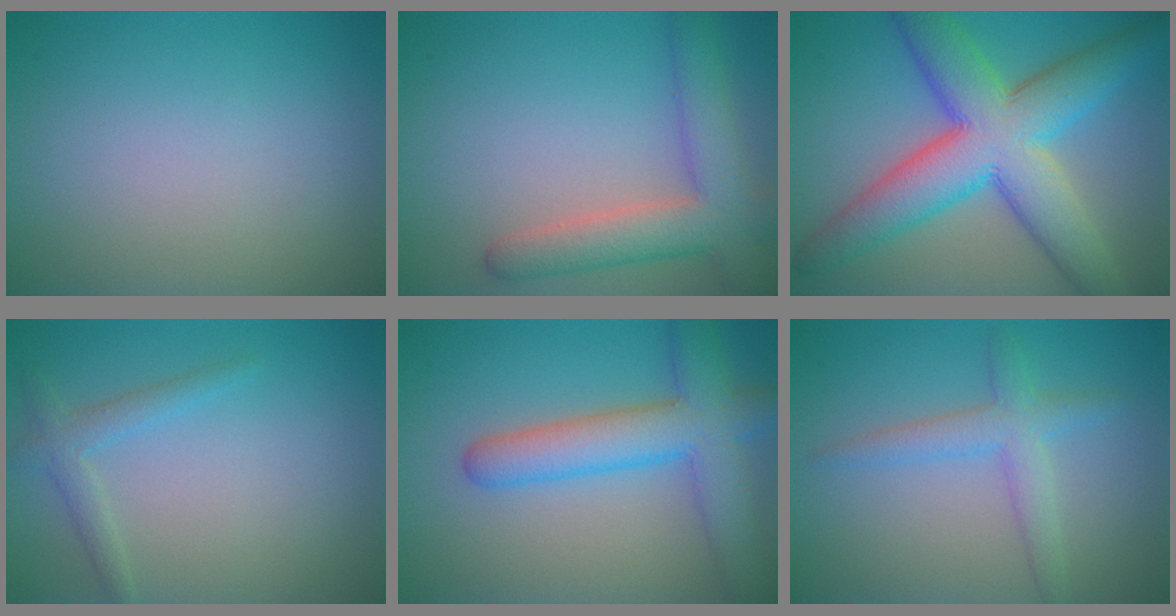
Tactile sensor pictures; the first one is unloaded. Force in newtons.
{"total": 5.8, "press": 5.7, "slide": 0.6}
{"total": 10.8, "press": 10.8, "slide": 0.3}
{"total": 2.0, "press": 2.0, "slide": 0.1}
{"total": 6.6, "press": 6.6, "slide": 0.4}
{"total": 2.9, "press": 2.9, "slide": 0.1}